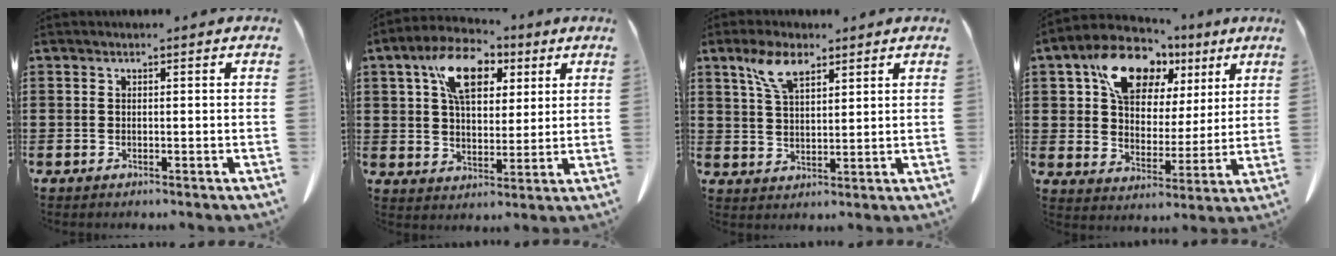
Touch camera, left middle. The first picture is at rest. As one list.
[{"total": 10.7, "force": [5.2, 6.2, 7.0], "torque": [-0.134, 0.006, 0.091]}, {"total": 6.8, "force": [4.1, 2.8, 4.6], "torque": [-0.102, 0.009, 0.075]}, {"total": 13.6, "force": [7.9, 8.3, 7.3], "torque": [-0.147, -0.012, 0.146]}]